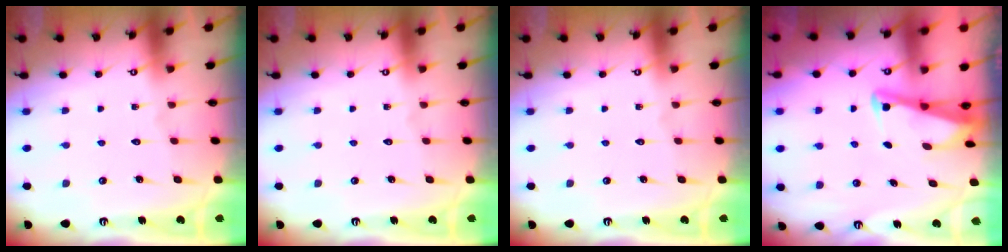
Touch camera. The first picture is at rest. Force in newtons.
{"total": 0.0}
{"total": 0.0}
{"total": 2.7, "press": 2.6, "slide": 0.4}